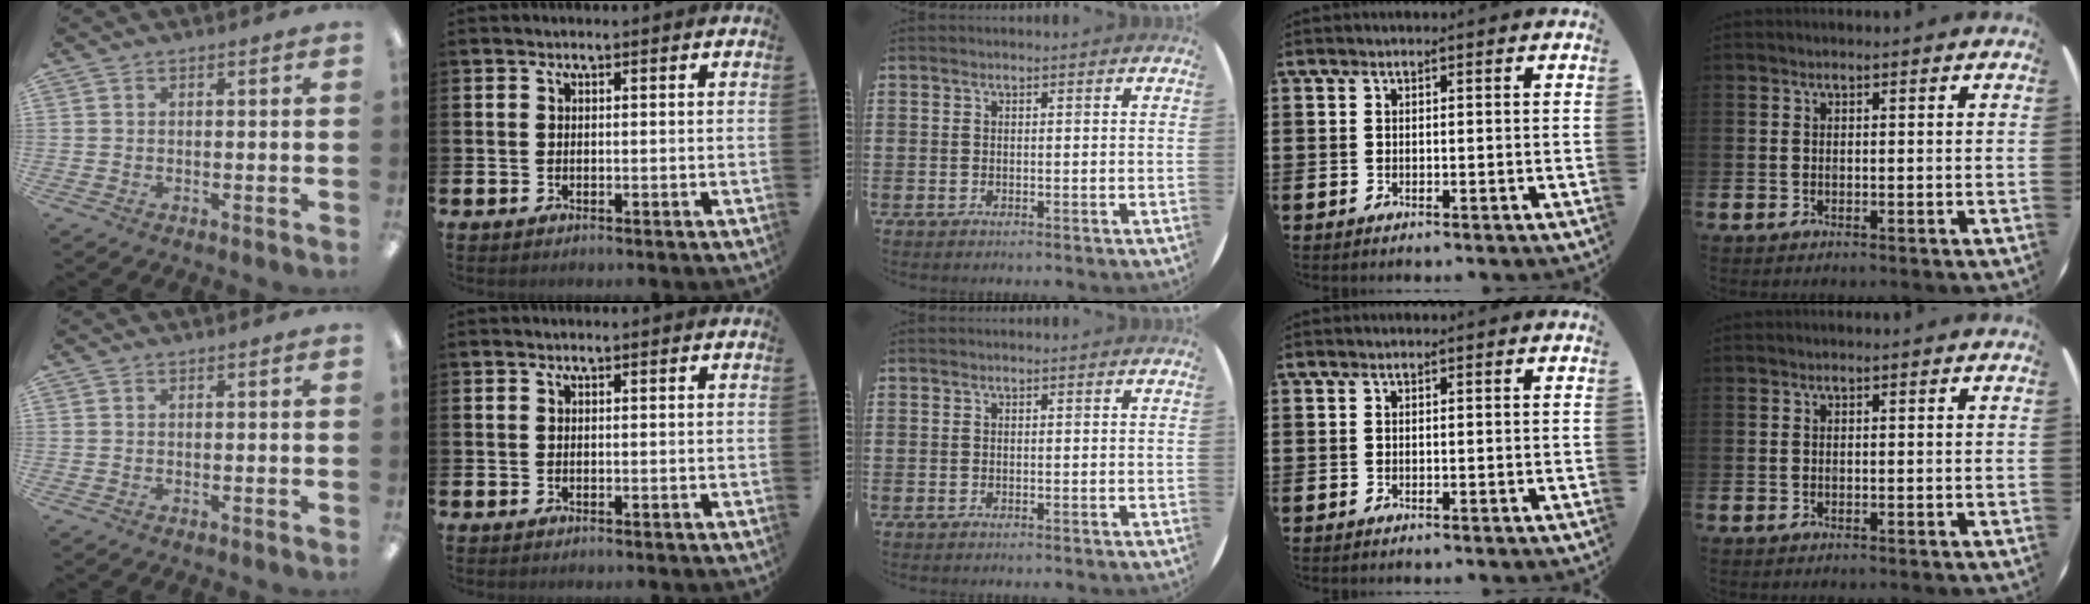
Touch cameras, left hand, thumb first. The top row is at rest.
{}